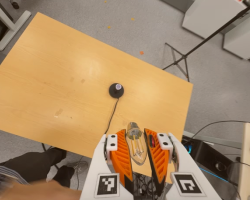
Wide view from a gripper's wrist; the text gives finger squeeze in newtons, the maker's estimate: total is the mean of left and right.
{"total": 22.9, "left": 25.3, "right": 20.5}